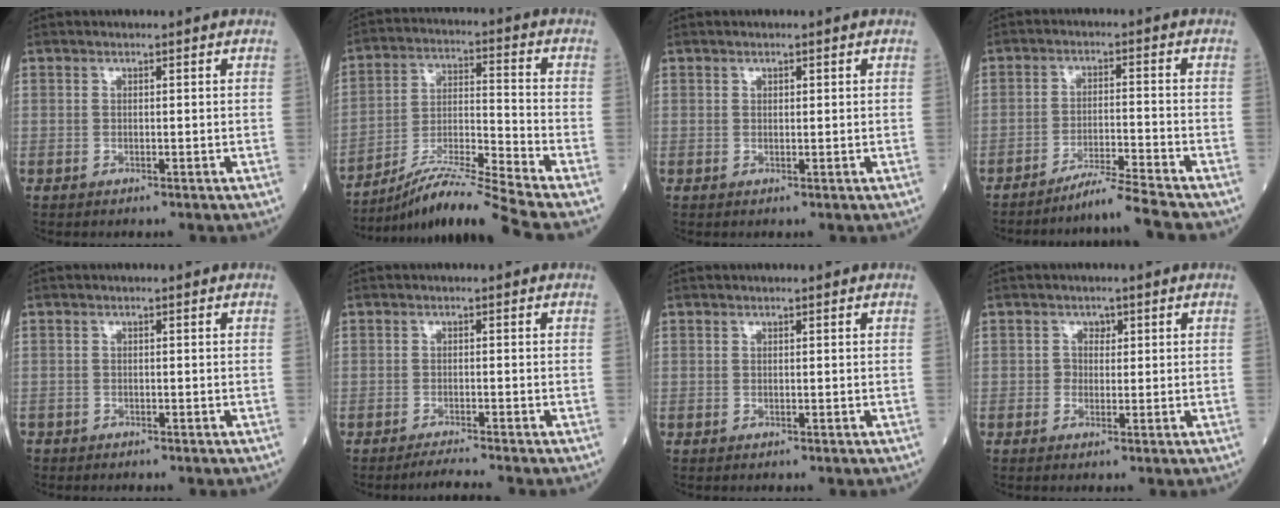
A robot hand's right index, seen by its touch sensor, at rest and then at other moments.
{"total": 12.8, "force": [-11.3, -3.2, 5.1], "torque": [-0.095, -0.003, -0.203]}
{"total": 0.6, "force": [0.3, 0.3, 0.4], "torque": [-0.007, -0.003, 0.006]}
{"total": 6.8, "force": [-6.2, -2.0, 2.0], "torque": [-0.030, -0.016, -0.109]}
{"total": 1.2, "force": [-1.1, 0.6, 0.1], "torque": [-0.011, -0.001, -0.021]}
{"total": 2.9, "force": [-2.6, -1.2, 0.6], "torque": [-0.020, -0.015, -0.047]}
{"total": 0.0}
{"total": 1.5, "force": [0.2, 1.4, 0.4], "torque": [0.002, 0.003, -0.001]}